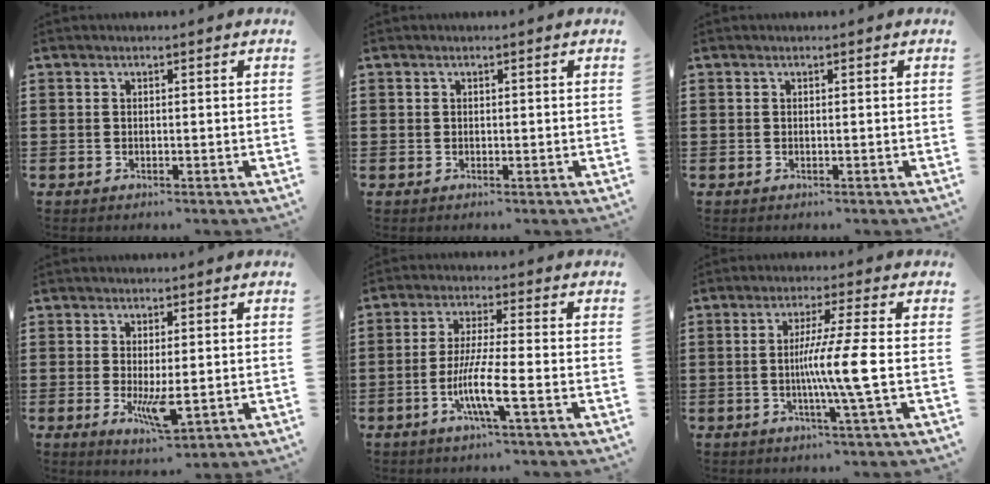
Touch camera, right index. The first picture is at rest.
{"total": 0.0}
{"total": 0.0}
{"total": 5.8, "force": [-0.9, 1.9, 5.4], "torque": [-0.105, -0.016, -0.017]}
{"total": 7.8, "force": [-3.0, 0.5, 7.2], "torque": [-0.154, -0.016, -0.063]}
{"total": 8.3, "force": [-1.0, -1.0, 8.2], "torque": [-0.142, -0.014, -0.021]}